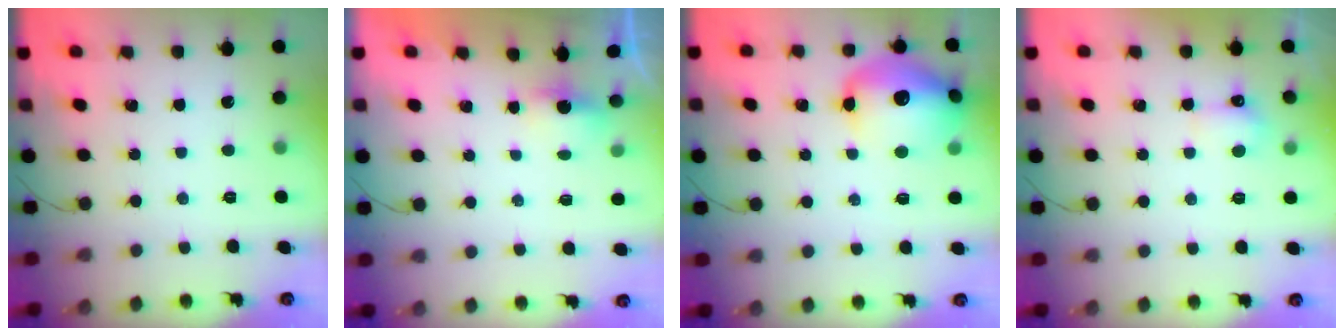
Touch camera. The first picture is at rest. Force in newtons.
{"total": 2.7, "press": 2.6, "slide": 0.7}
{"total": 16.2, "press": 16.0, "slide": 2.4}
{"total": 3.6, "press": 3.5, "slide": 1.0}